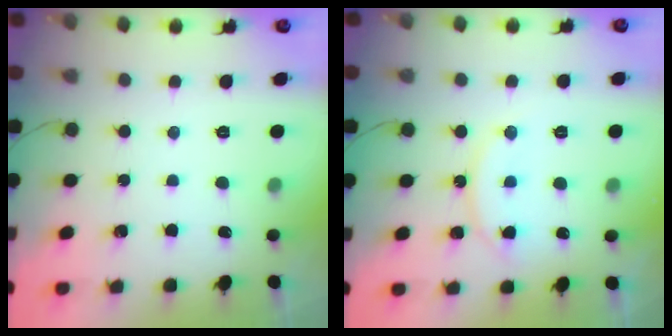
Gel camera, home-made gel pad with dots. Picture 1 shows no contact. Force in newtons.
{"total": 11.4, "press": 11.4, "slide": 0.8}